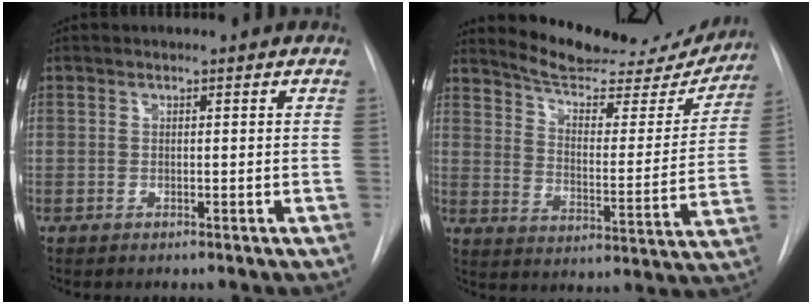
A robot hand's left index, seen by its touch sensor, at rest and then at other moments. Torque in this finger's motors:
{"motor_torque": [0.51, -0.97, 0.22, 0.03]}